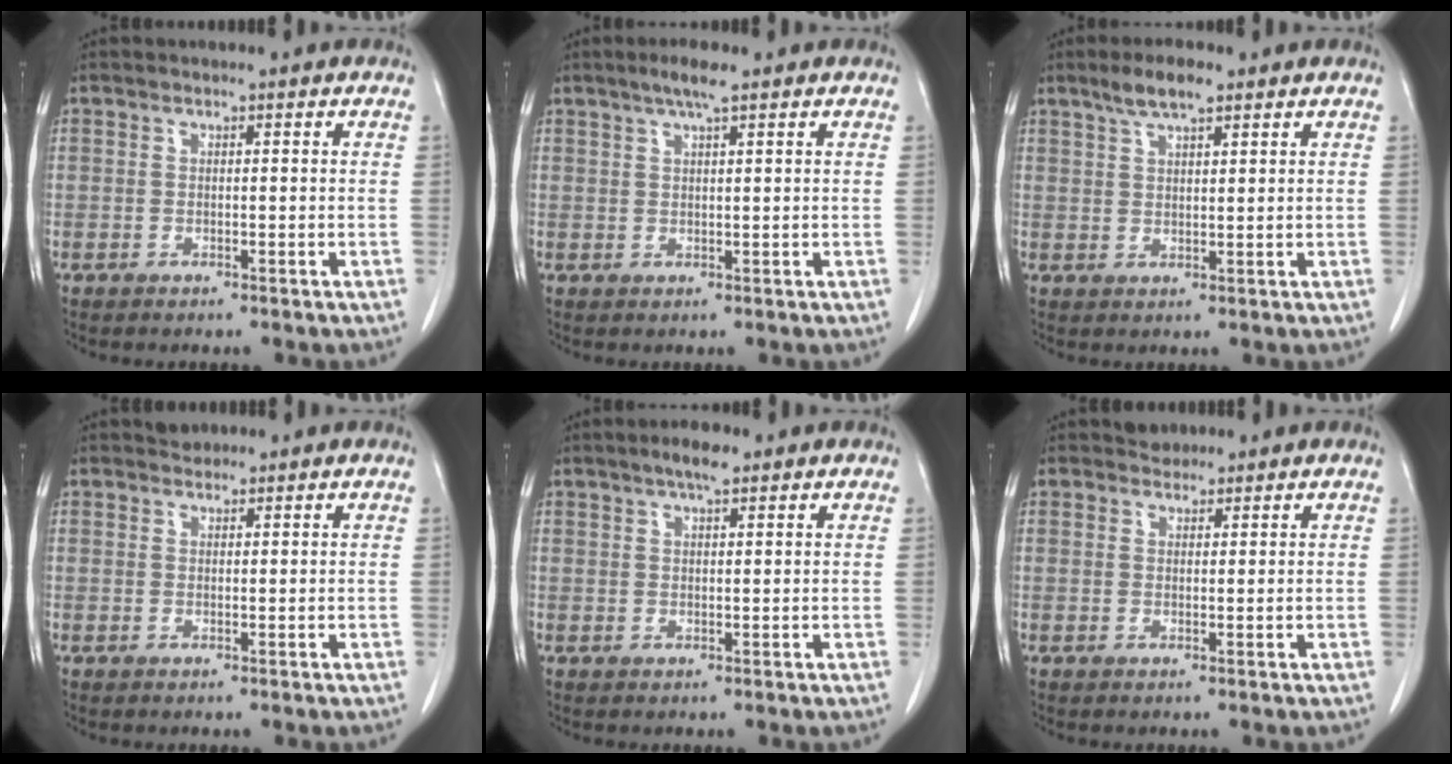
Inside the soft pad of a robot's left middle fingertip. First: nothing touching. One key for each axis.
{"total": 3.1, "fx": 2.1, "fy": 0.1, "fz": 2.3, "tx": -0.051, "ty": 0.003, "tz": 0.039}
{"total": 4.8, "fx": 3.4, "fy": 1.1, "fz": 3.2, "tx": -0.067, "ty": 0.009, "tz": 0.063}
{"total": 1.2, "fx": 1.1, "fy": 0.5, "fz": -0.1, "tx": -0.006, "ty": 0.003, "tz": 0.018}
{"total": 3.3, "fx": 2.3, "fy": 0.7, "fz": 2.2, "tx": -0.041, "ty": 0.006, "tz": 0.038}
{"total": 1.6, "fx": 1.4, "fy": 0.8, "fz": -0.2, "tx": 0.001, "ty": 0.004, "tz": 0.022}